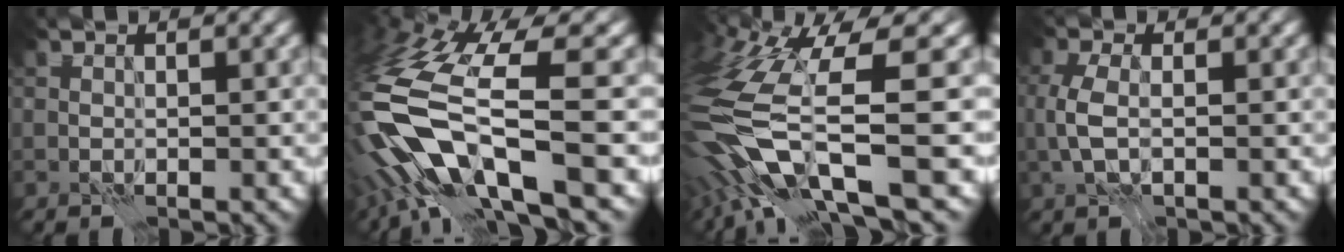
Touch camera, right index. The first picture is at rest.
{"total": 13.4, "force": [-5.1, 4.2, 11.7], "torque": [-0.248, -0.010, -0.086]}
{"total": 12.4, "force": [-5.0, 3.5, 10.8], "torque": [-0.230, -0.015, -0.085]}
{"total": 3.5, "force": [-0.7, 2.0, 2.7], "torque": [-0.069, -0.001, -0.014]}